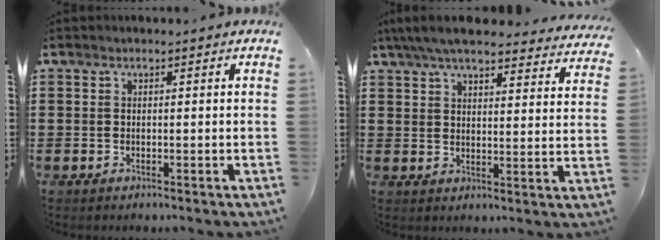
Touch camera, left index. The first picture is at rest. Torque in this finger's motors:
{"motor_torque": [2.14, 0.00, 0.54, 0.21]}